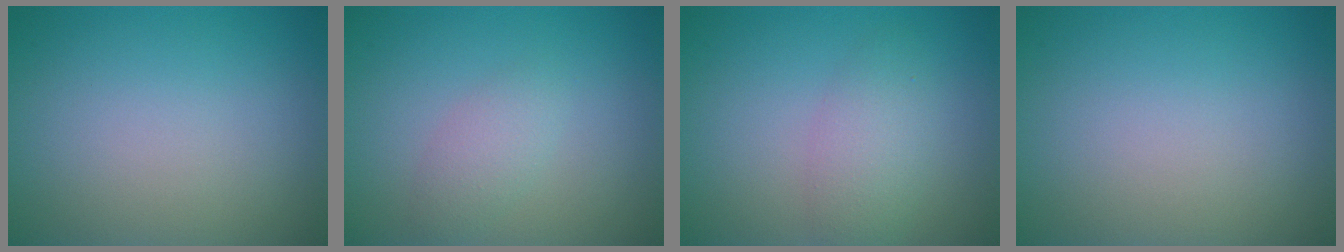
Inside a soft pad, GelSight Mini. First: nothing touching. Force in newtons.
{"total": 1.8, "press": 1.8, "slide": 0.1}
{"total": 2.8, "press": 2.8, "slide": 0.1}
{"total": 0.0}